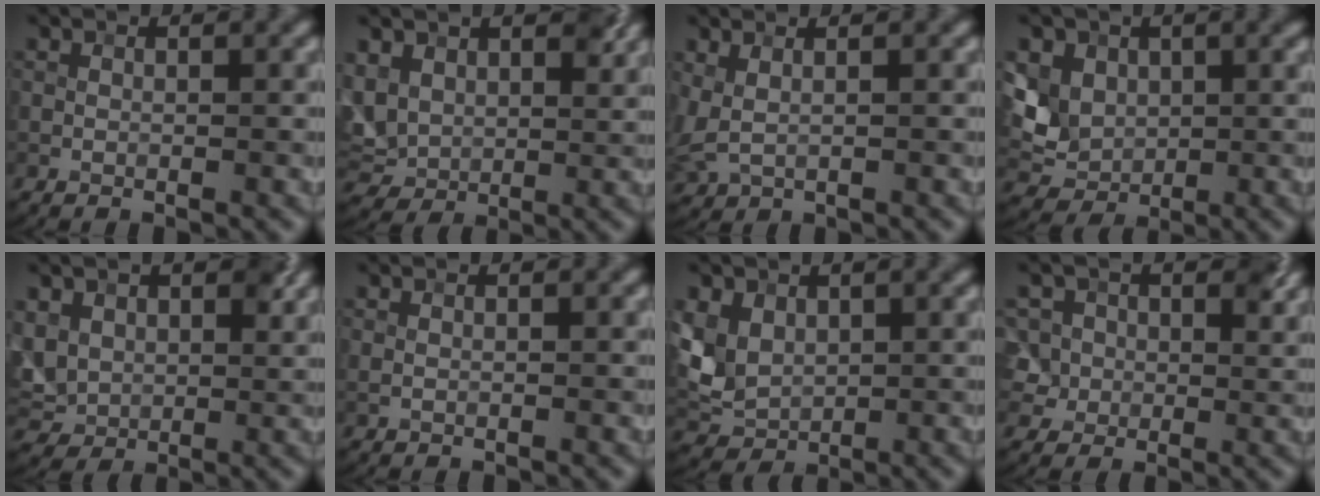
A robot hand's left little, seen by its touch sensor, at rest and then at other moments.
{"total": 6.4, "force": [2.7, 4.7, 3.3], "torque": [-0.099, 0.000, 0.050]}
{"total": 2.1, "force": [1.0, 1.1, 1.5], "torque": [-0.038, -0.004, 0.029]}
{"total": 5.9, "force": [1.6, 4.8, 2.9], "torque": [-0.068, 0.015, 0.025]}
{"total": 5.8, "force": [2.1, 4.5, 2.9], "torque": [-0.088, 0.001, 0.041]}
{"total": 0.0}
{"total": 4.5, "force": [1.0, 3.6, 2.6], "torque": [-0.064, 0.000, 0.020]}
{"total": 5.9, "force": [1.9, 5.1, 2.4], "torque": [-0.049, 0.007, 0.023]}